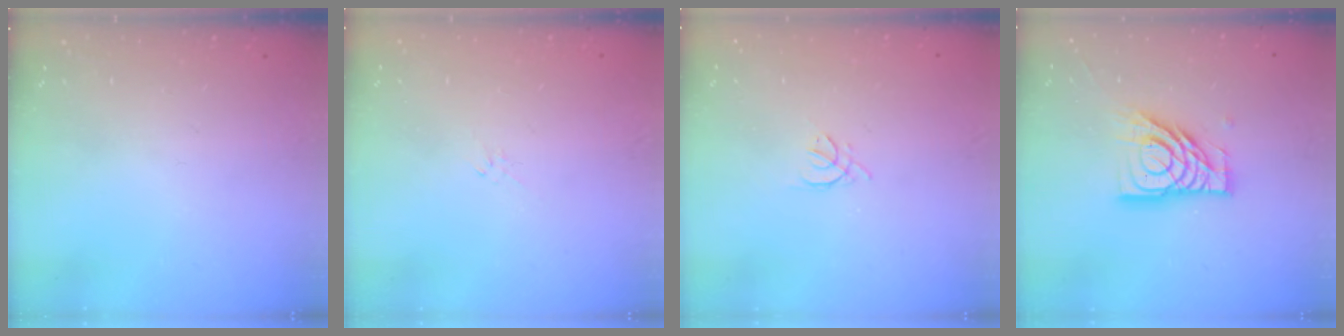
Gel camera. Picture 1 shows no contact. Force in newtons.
{"total": 0.7, "press": 0.5, "slide": 0.4}
{"total": 1.5, "press": 1.4, "slide": 0.6}
{"total": 14.2, "press": 14.1, "slide": 1.6}